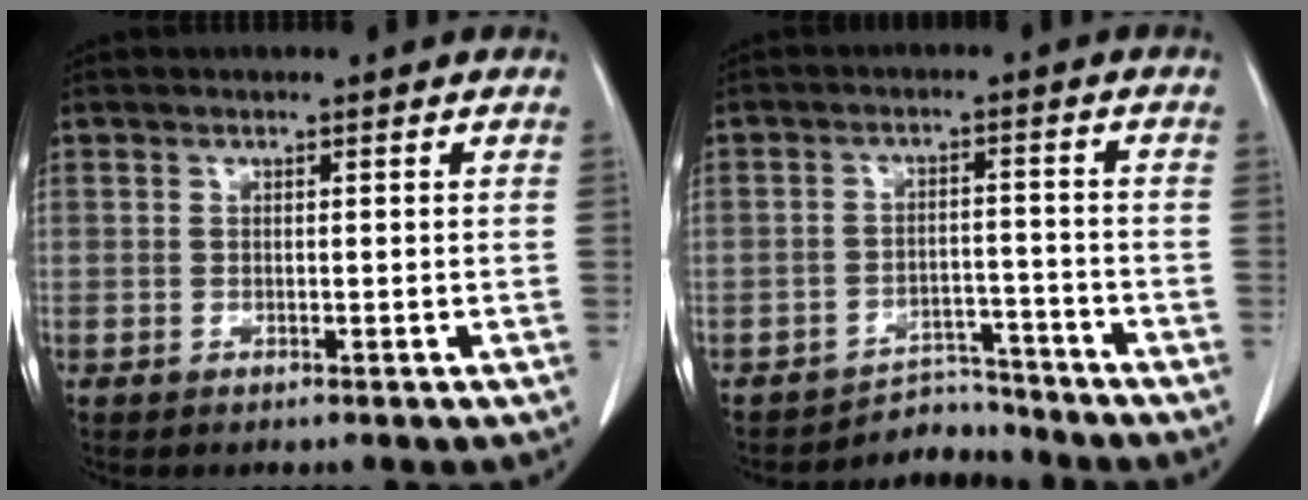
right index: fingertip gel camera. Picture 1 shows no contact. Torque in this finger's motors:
{"motor_torque": [-1.18, 0.18, -0.31, -0.10]}